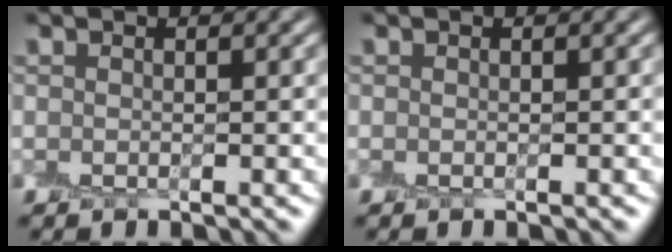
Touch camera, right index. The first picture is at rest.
{"total": 0.0}